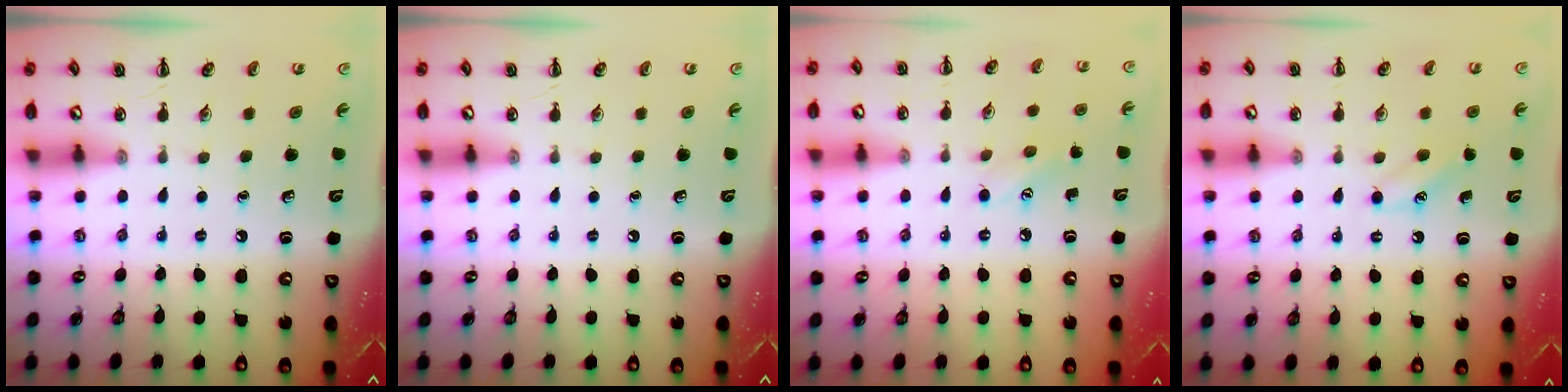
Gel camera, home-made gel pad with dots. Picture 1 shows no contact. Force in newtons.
{"total": 0.0}
{"total": 4.7, "press": 4.6, "slide": 1.3}
{"total": 4.6, "press": 4.4, "slide": 1.3}